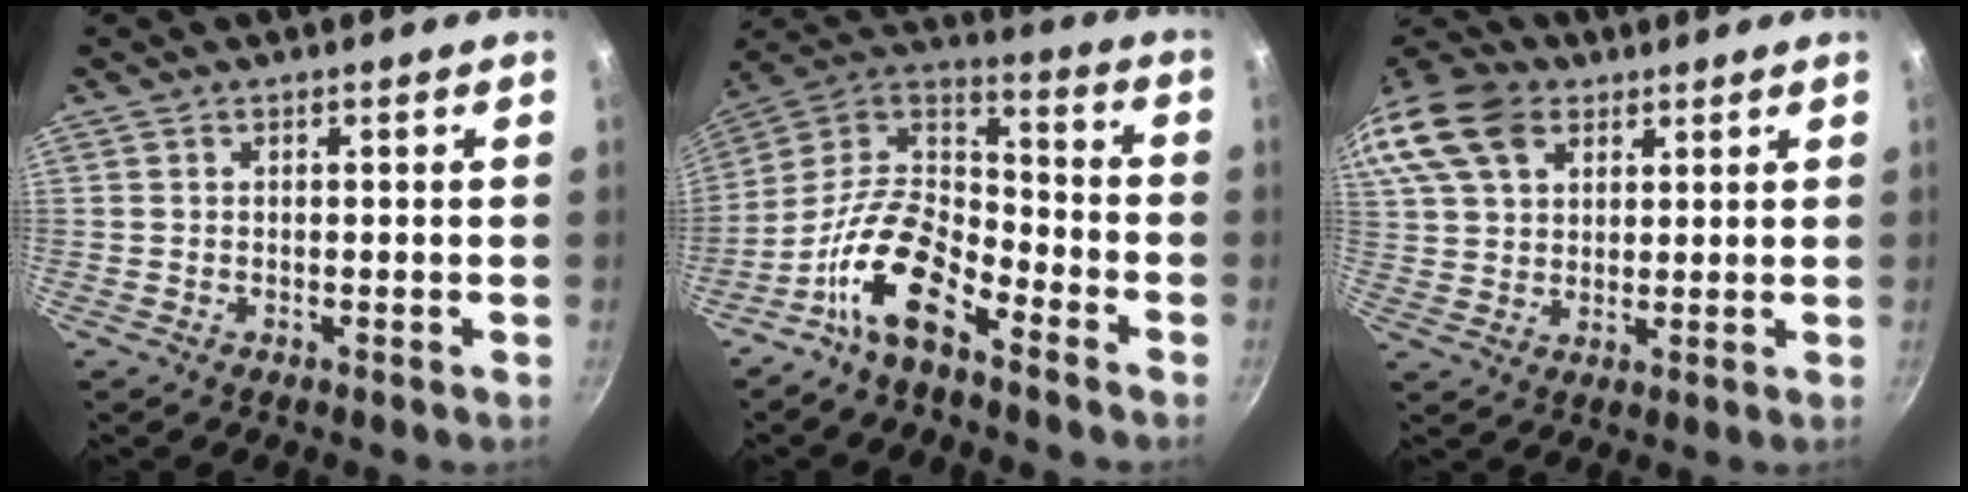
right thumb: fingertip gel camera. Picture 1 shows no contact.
{"total": 15.4, "force": [-9.2, 7.2, 10.0], "torque": [-0.177, 0.085, -0.199]}
{"total": 19.7, "force": [9.3, 13.7, 10.6], "torque": [-0.239, 0.028, 0.170]}